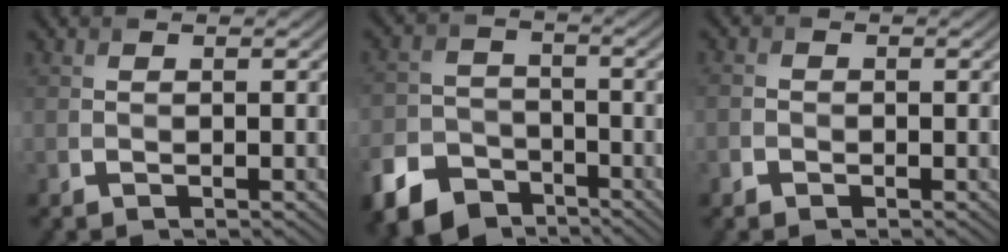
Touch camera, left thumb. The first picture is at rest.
{"total": 9.0, "force": [-6.1, 5.6, 3.6], "torque": [-0.089, -0.023, -0.121]}
{"total": 1.4, "force": [-0.7, 1.1, 0.4], "torque": [-0.006, 0.000, -0.020]}